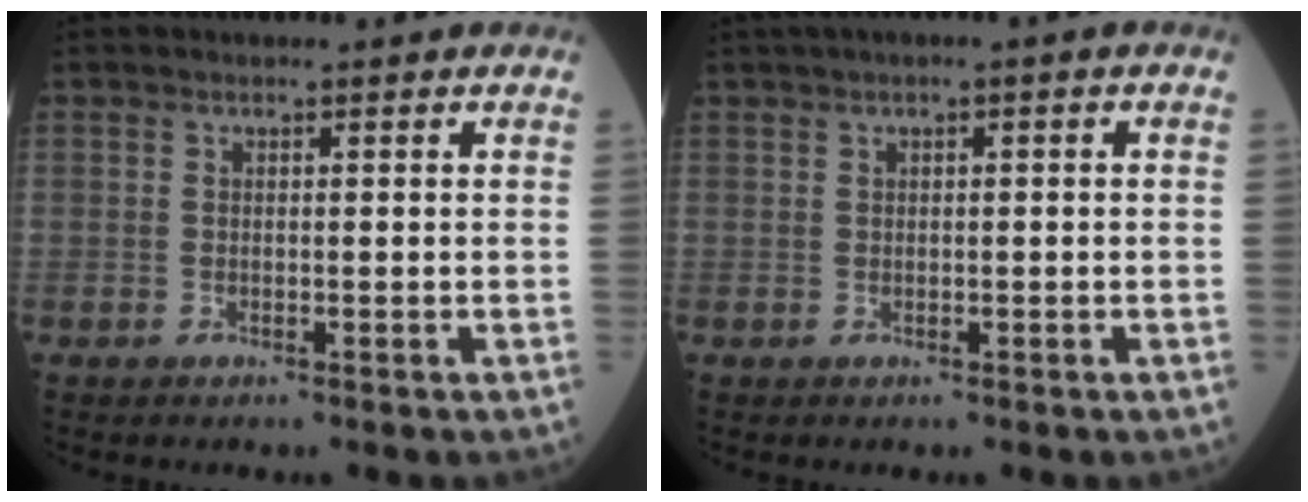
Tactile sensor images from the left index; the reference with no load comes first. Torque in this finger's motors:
{"motor_torque": [0.47, -0.93, 0.57, 0.12]}